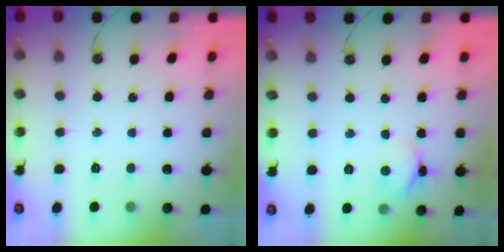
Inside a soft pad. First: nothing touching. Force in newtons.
{"total": 3.6, "press": 3.6, "slide": 0.2}